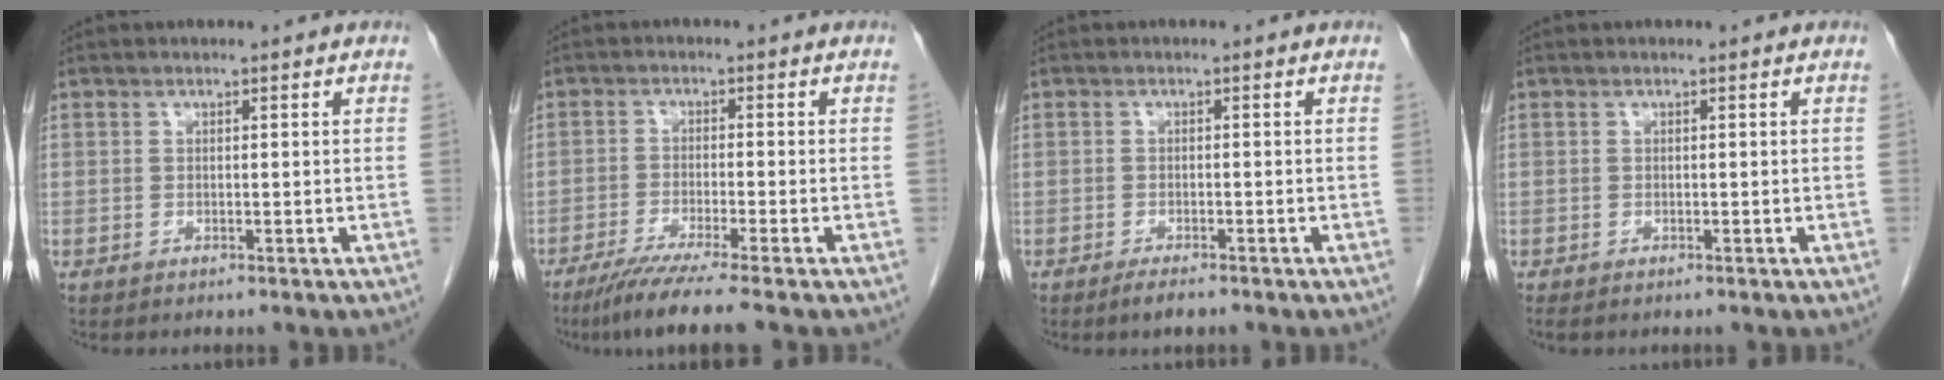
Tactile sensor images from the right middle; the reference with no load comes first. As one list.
[{"total": 7.0, "force": [-5.4, -1.2, 4.3], "torque": [-0.067, -0.023, -0.095]}, {"total": 2.0, "force": [-1.5, 0.4, 1.2], "torque": [-0.026, -0.004, -0.024]}, {"total": 0.8, "force": [-0.6, 0.3, 0.3], "torque": [-0.005, -0.001, -0.008]}]